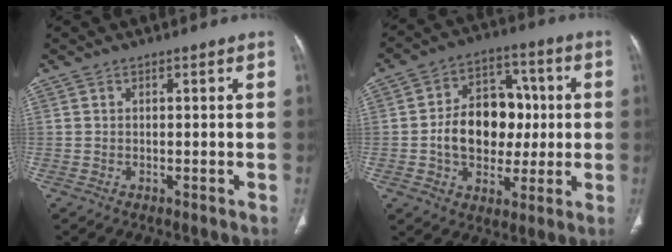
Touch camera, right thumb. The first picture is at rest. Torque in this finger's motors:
{"motor_torque": [1.79, 2.12, 1.32, -0.40, 0.10]}